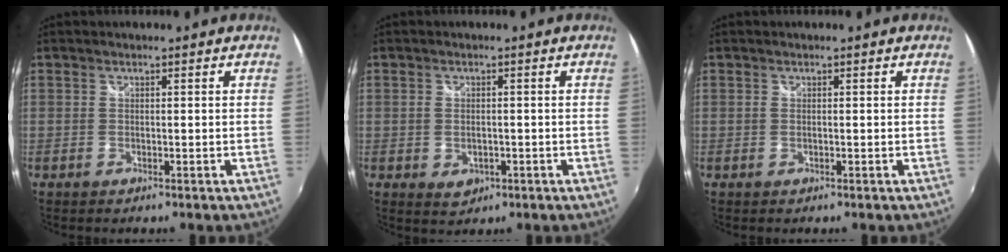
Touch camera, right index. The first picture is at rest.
{"total": 3.2, "force": [-0.9, 2.5, 1.8], "torque": [-0.034, -0.002, -0.009]}
{"total": 0.0}